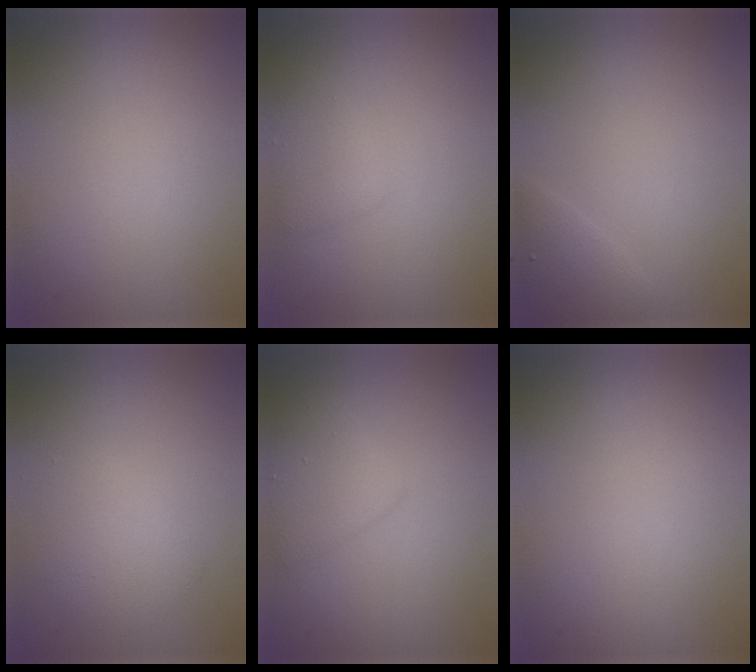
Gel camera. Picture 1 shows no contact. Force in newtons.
{"total": 1.8, "press": 1.8, "slide": 0.1}
{"total": 1.6, "press": 1.6, "slide": 0.1}
{"total": 2.6, "press": 2.6, "slide": 0.2}
{"total": 2.6, "press": 2.6, "slide": 0.0}
{"total": 0.0}